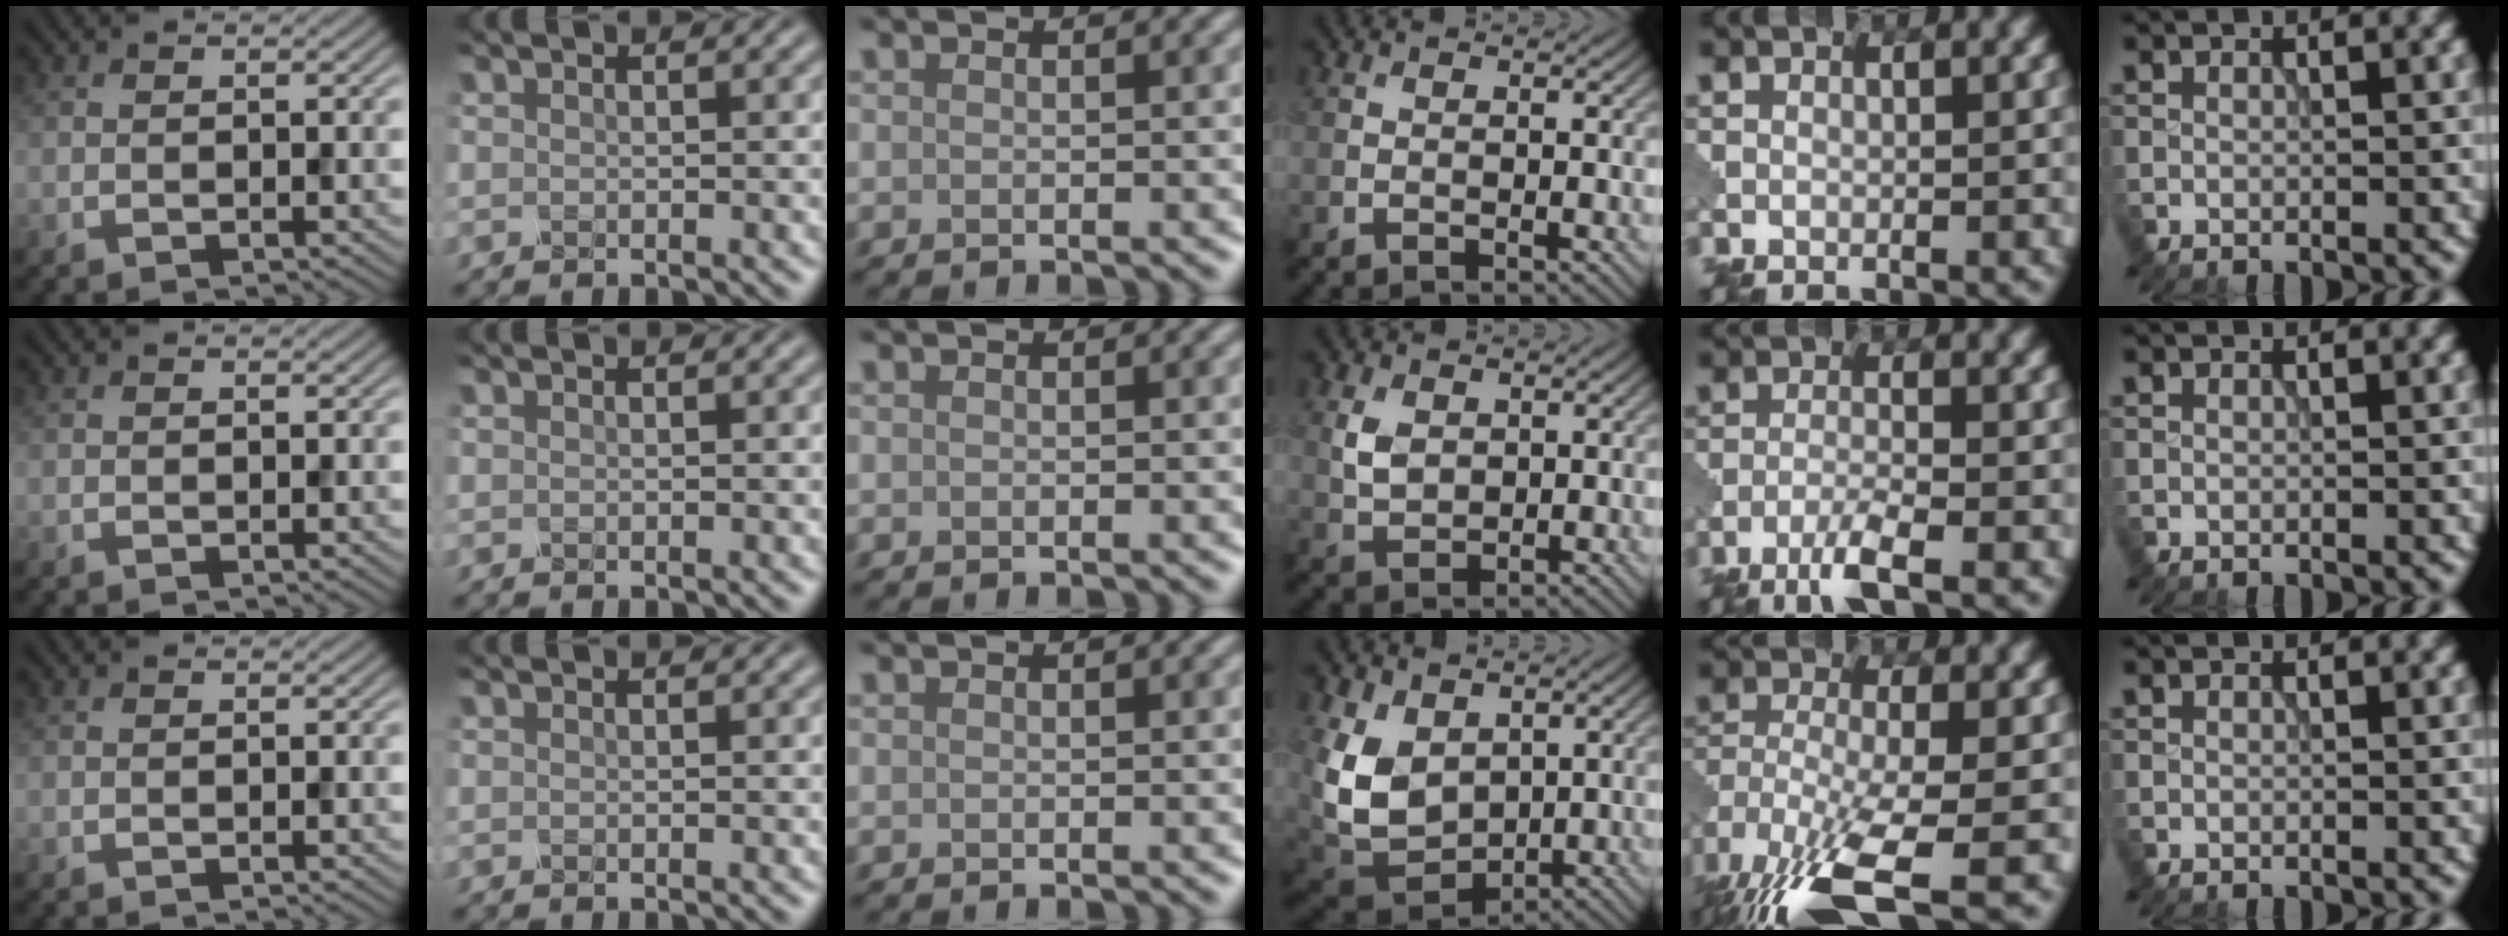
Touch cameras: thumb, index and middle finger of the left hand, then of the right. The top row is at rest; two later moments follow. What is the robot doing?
{"motion": "squeeze", "object": "clothespin"}